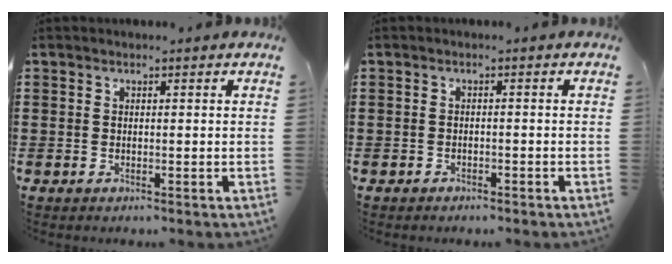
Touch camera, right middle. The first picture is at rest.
{"total": 0.9, "force": [-0.8, 0.3, 0.1], "torque": [-0.004, 0.000, -0.018]}